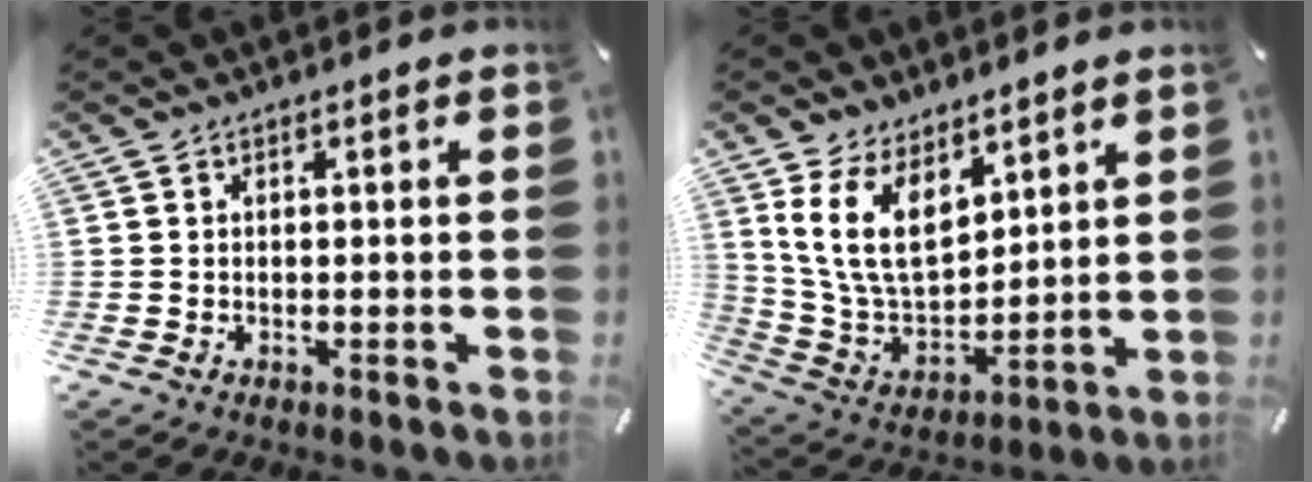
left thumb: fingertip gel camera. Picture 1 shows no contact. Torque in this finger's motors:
{"motor_torque": [0.89, 0.38, 1.81, -0.96, 0.46]}